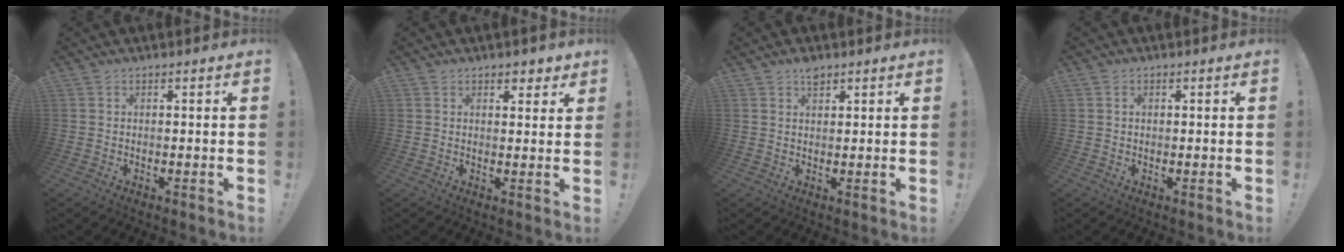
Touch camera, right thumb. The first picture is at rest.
{"total": 2.9, "force": [2.1, 1.8, 0.8], "torque": [0.005, -0.014, 0.034]}
{"total": 3.1, "force": [2.2, 1.5, 1.6], "torque": [-0.011, -0.013, 0.036]}
{"total": 0.7, "force": [0.3, 0.5, 0.3], "torque": [-0.010, 0.004, 0.007]}